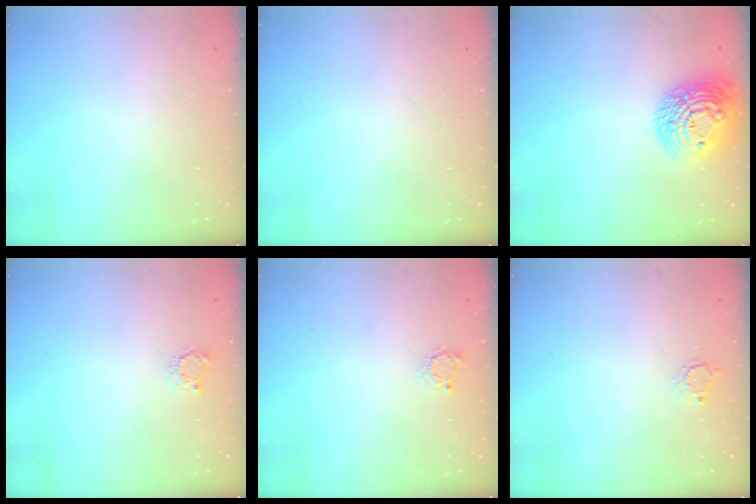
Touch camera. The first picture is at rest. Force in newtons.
{"total": 0.0}
{"total": 17.3, "press": 17.3, "slide": 1.1}
{"total": 3.1, "press": 3.1, "slide": 0.4}
{"total": 3.1, "press": 3.1, "slide": 0.4}
{"total": 3.3, "press": 3.3, "slide": 0.4}